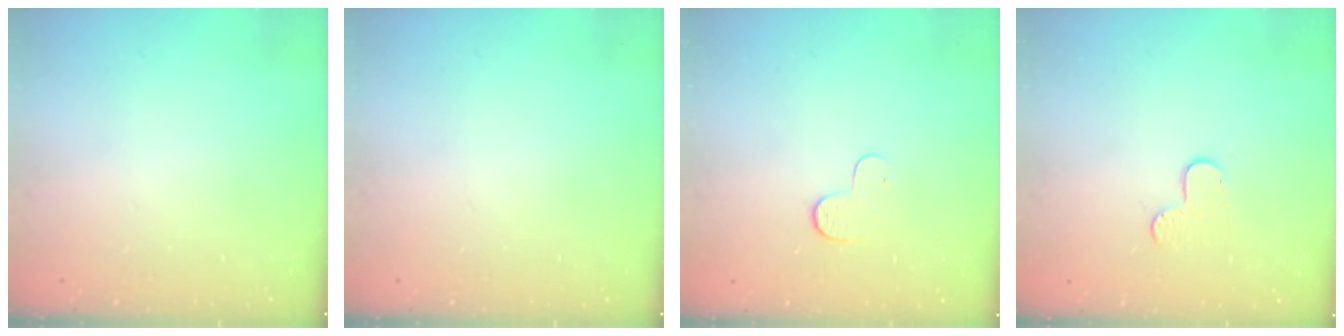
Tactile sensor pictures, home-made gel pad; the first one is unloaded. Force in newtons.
{"total": 0.0}
{"total": 6.4, "press": 6.4, "slide": 0.5}
{"total": 7.1, "press": 7.1, "slide": 0.6}